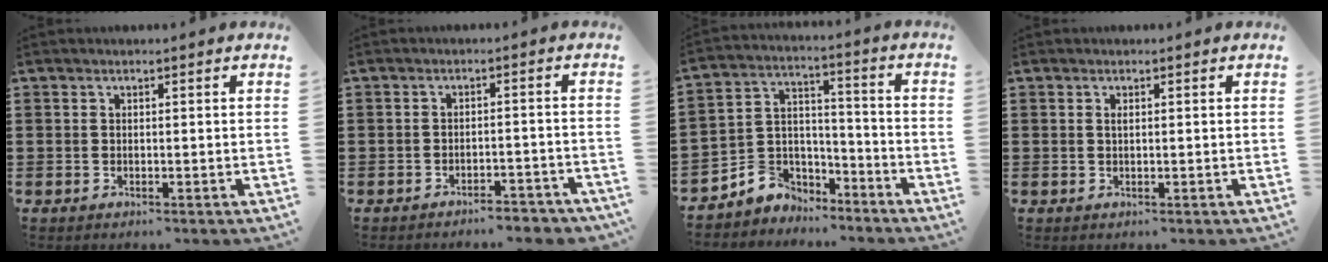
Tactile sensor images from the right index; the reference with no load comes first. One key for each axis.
{"total": 3.0, "fx": -2.9, "fy": 0.0, "fz": 0.5, "tx": -0.013, "ty": -0.001, "tz": -0.061}
{"total": 4.8, "fx": -3.5, "fy": 3.2, "fz": -0.6, "tx": -0.010, "ty": 0.004, "tz": -0.073}
{"total": 0.6, "fx": 0.1, "fy": 0.2, "fz": 0.6, "tx": -0.013, "ty": 0.000, "tz": 0.003}